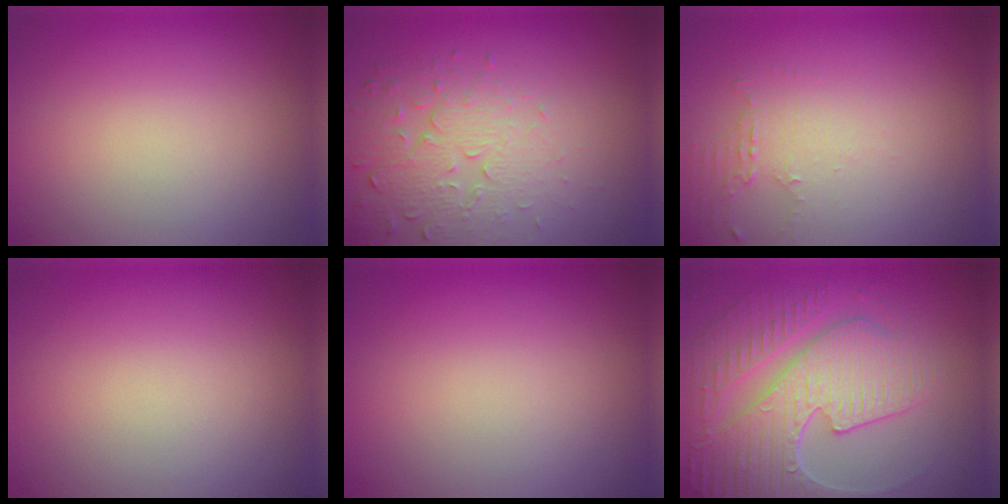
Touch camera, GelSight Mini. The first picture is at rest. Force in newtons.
{"total": 5.1, "press": 3.8, "slide": 3.4}
{"total": 2.0, "press": 1.4, "slide": 1.5}
{"total": 0.0}
{"total": 0.0}
{"total": 8.9, "press": 6.2, "slide": 6.5}